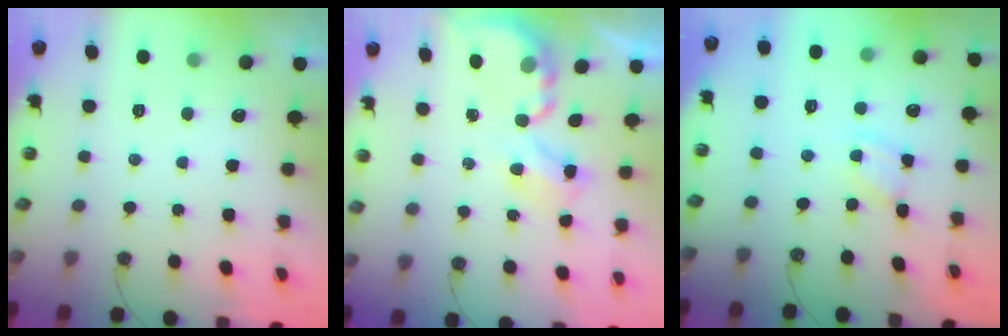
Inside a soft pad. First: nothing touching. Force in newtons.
{"total": 3.7, "press": 3.7, "slide": 0.2}
{"total": 2.1, "press": 2.1, "slide": 0.3}